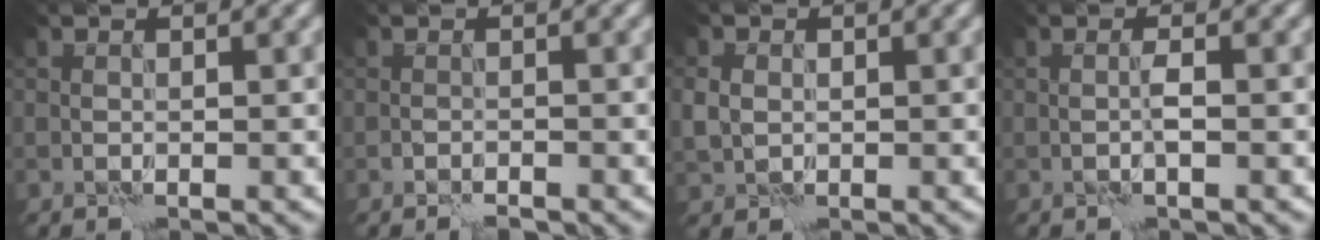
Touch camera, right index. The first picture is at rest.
{"total": 1.2, "force": [-1.1, 0.3, 0.4], "torque": [-0.006, 0.003, -0.020]}
{"total": 2.0, "force": [0.1, 1.7, 1.0], "torque": [-0.025, 0.002, -0.001]}
{"total": 0.9, "force": [-0.2, -0.1, 0.9], "torque": [-0.017, 0.003, -0.003]}